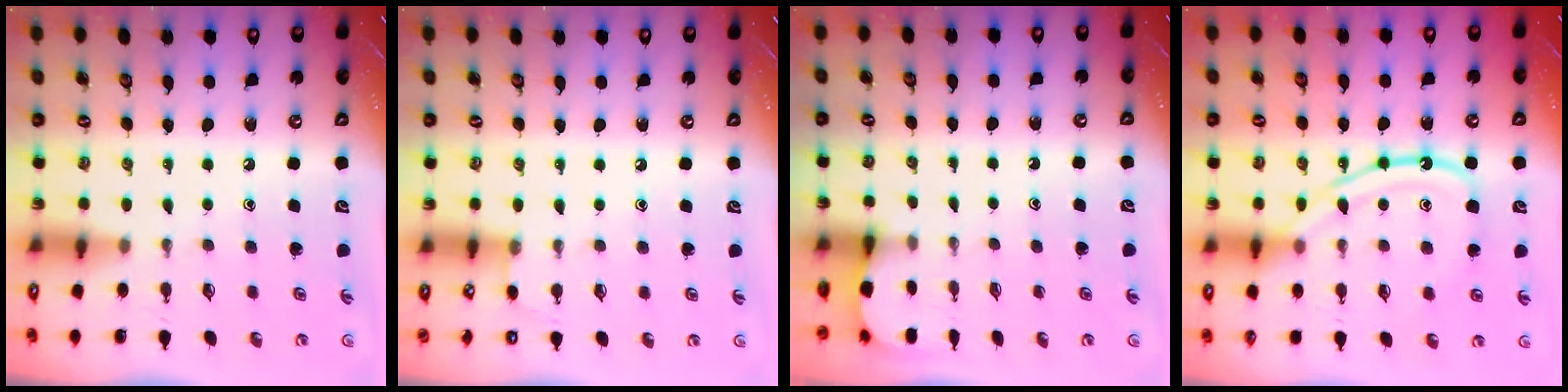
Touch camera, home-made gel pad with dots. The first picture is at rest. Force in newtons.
{"total": 3.2, "press": 3.2, "slide": 0.4}
{"total": 2.6, "press": 2.6, "slide": 0.3}
{"total": 13.2, "press": 13.2, "slide": 1.2}